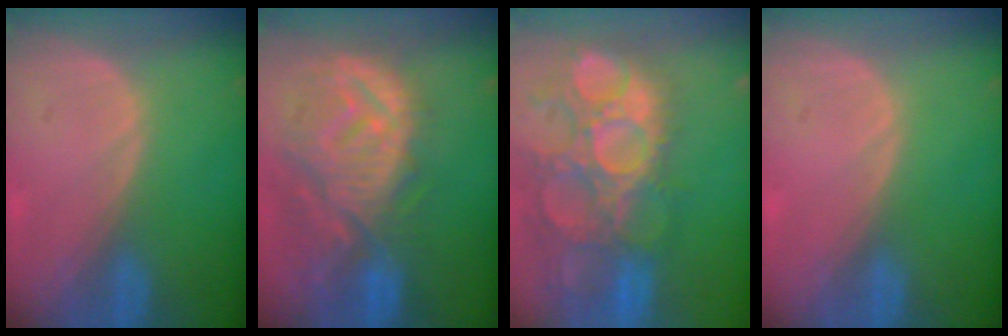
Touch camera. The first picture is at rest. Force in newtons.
{"total": 12.6, "press": 11.1, "slide": 6.0}
{"total": 15.0, "press": 12.5, "slide": 8.2}
{"total": 0.0}